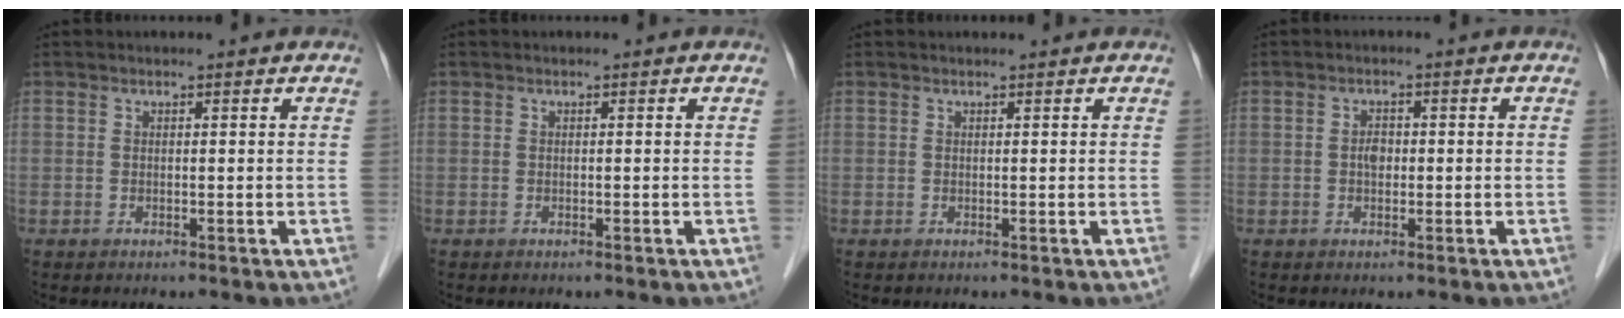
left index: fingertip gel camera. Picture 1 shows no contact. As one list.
[{"total": 0.0}, {"total": 0.6, "force": [0.6, 0.3, 0.1], "torque": [-0.006, 0.009, 0.011]}, {"total": 1.8, "force": [-0.4, 1.3, 1.2], "torque": [-0.021, 0.003, -0.007]}]